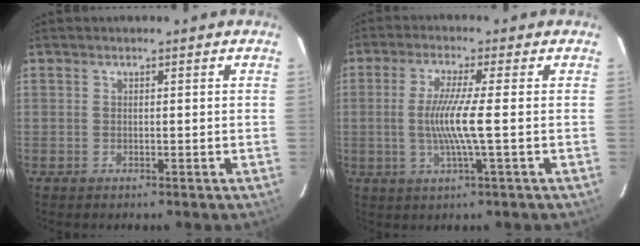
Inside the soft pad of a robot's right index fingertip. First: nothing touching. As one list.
[{"total": 7.1, "force": [-0.8, -1.0, 6.9], "torque": [-0.139, -0.010, -0.014]}]